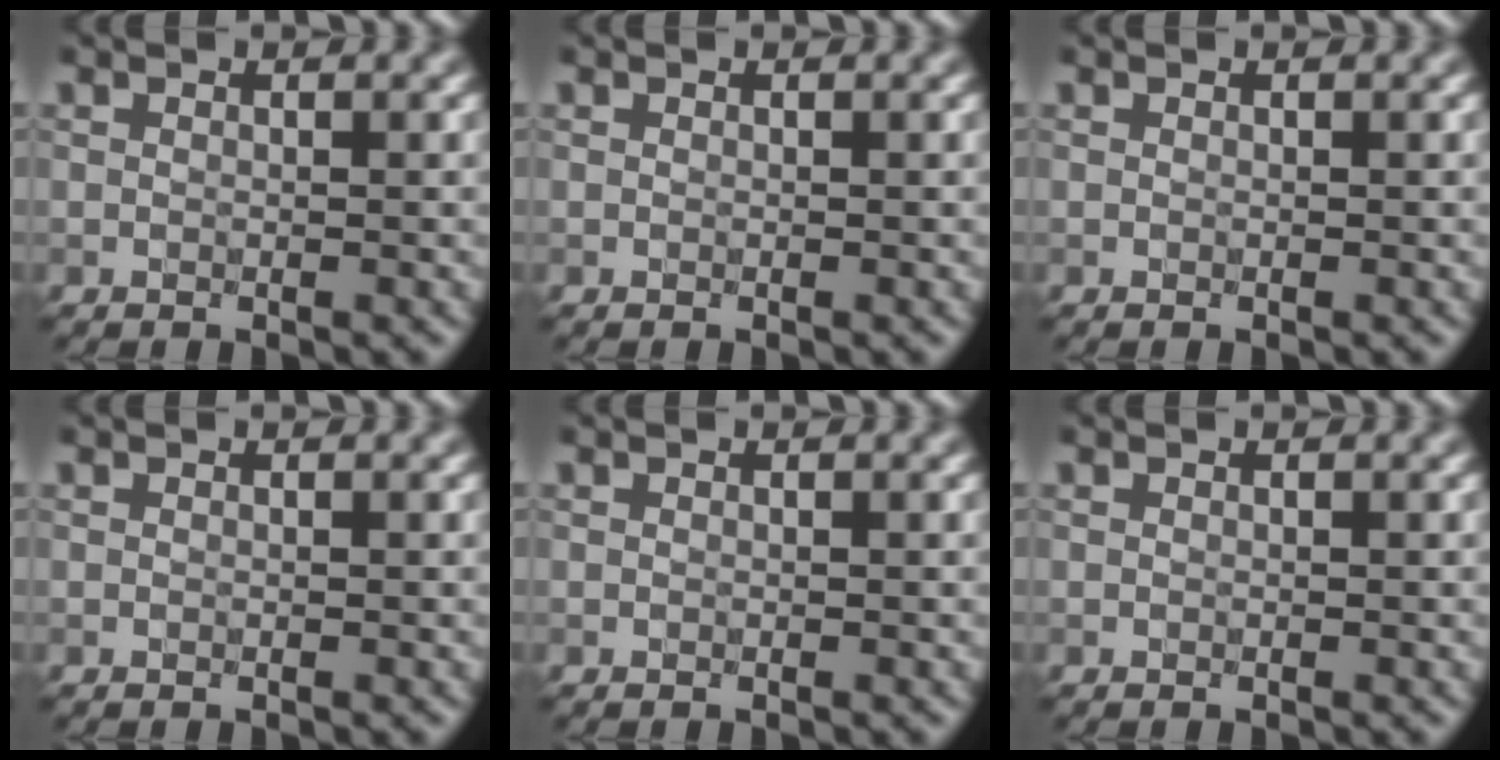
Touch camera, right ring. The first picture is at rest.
{"total": 0.0}
{"total": 0.0}
{"total": 0.0}
{"total": 0.0}
{"total": 0.0}